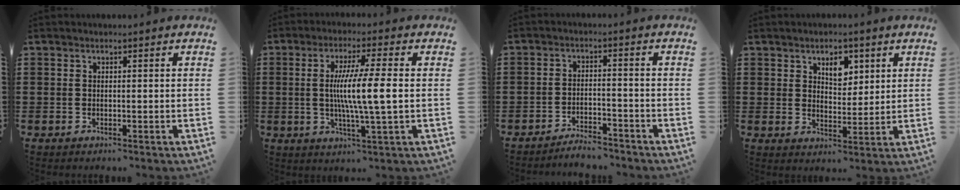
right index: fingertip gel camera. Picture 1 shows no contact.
{"total": 8.8, "force": [0.3, 0.2, 8.8], "torque": [-0.158, -0.003, 0.000]}
{"total": 3.6, "force": [-3.5, 0.2, 0.6], "torque": [-0.015, 0.005, -0.073]}
{"total": 4.9, "force": [2.7, 2.9, 2.8], "torque": [-0.041, 0.003, 0.043]}